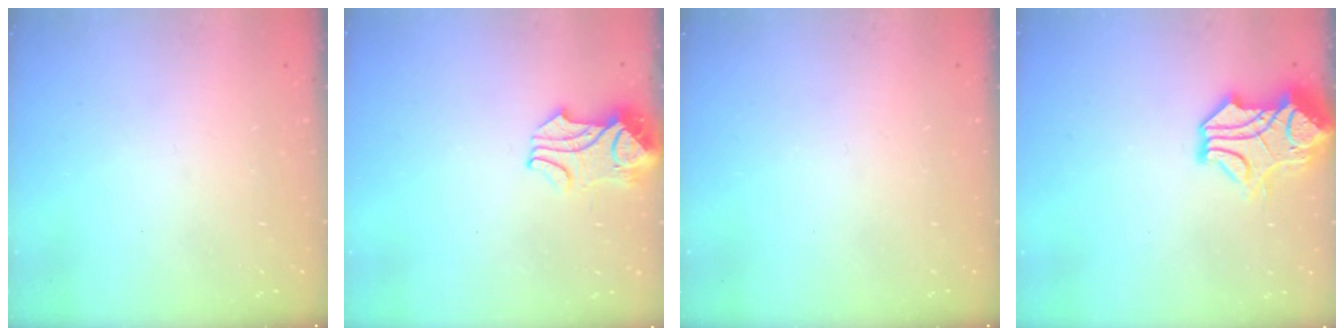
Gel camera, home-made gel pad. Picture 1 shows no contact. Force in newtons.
{"total": 2.2, "press": 2.1, "slide": 0.5}
{"total": 0.0}
{"total": 7.1, "press": 6.9, "slide": 1.8}